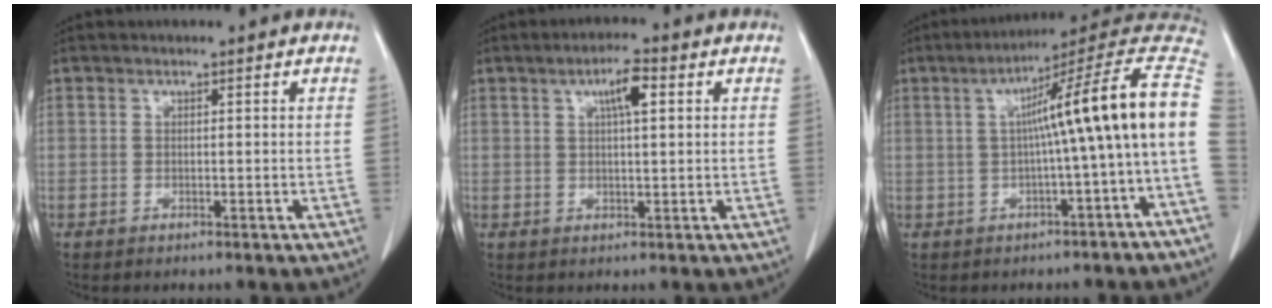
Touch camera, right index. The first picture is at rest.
{"total": 4.5, "force": [1.7, 0.8, 4.1], "torque": [-0.074, 0.006, 0.030]}
{"total": 15.4, "force": [-0.2, -0.9, 15.4], "torque": [-0.207, 0.043, -0.010]}